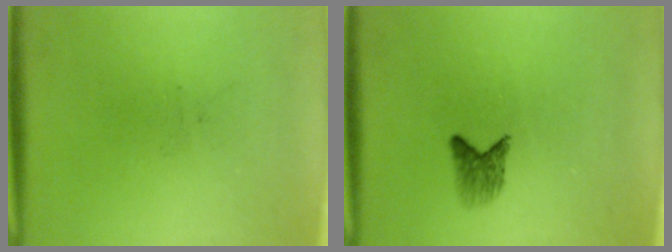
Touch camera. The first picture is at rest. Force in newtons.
{"total": 2.3}